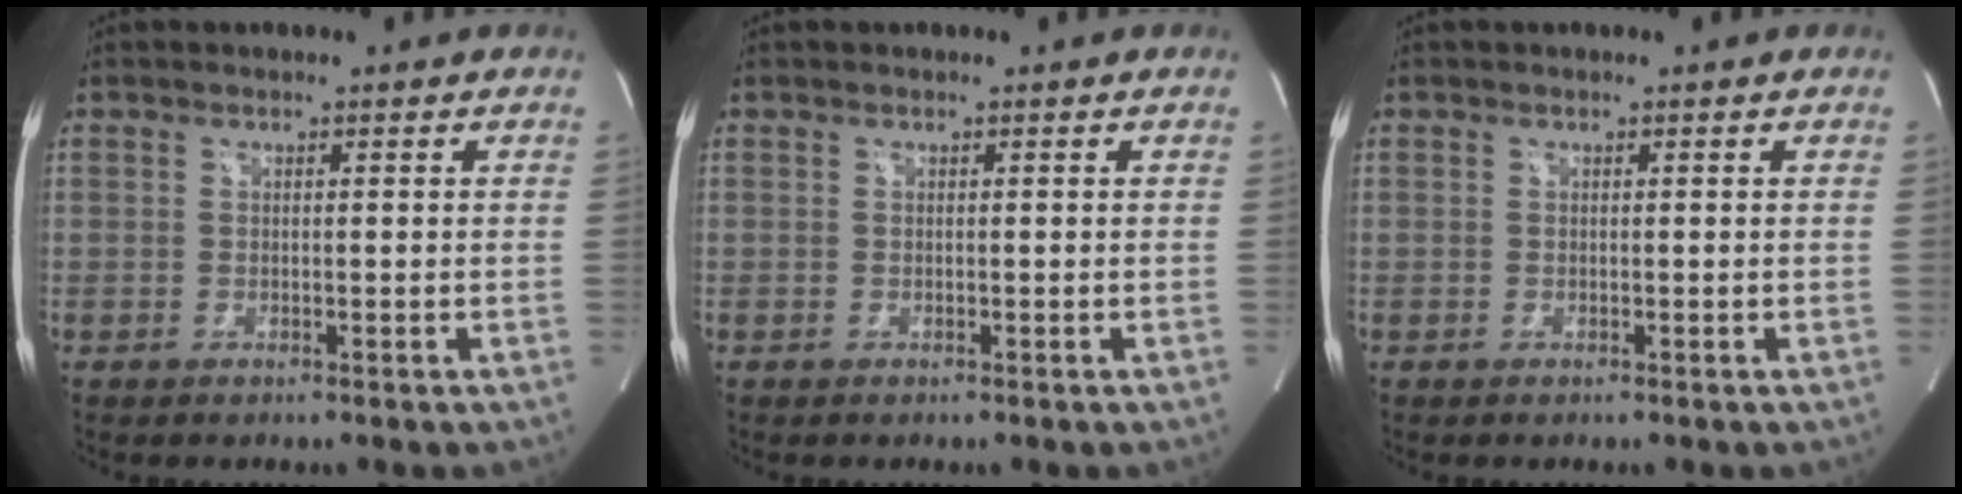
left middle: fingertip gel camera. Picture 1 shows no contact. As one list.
[{"total": 0.0}, {"total": 0.0}]